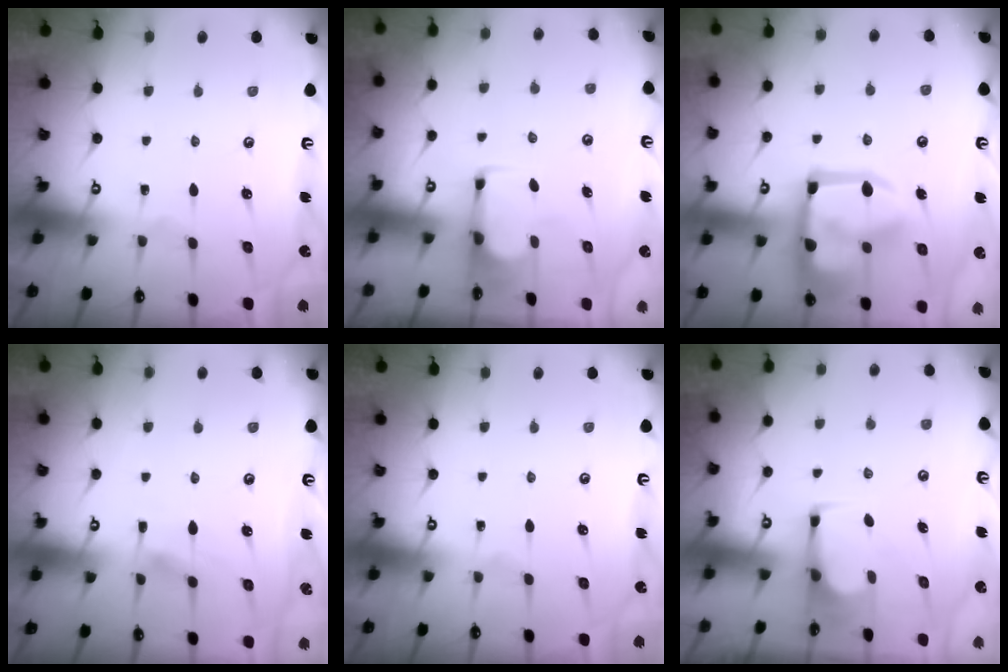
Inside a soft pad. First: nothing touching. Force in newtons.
{"total": 1.7, "press": 1.5, "slide": 0.9}
{"total": 20.2, "press": 20.1, "slide": 2.3}
{"total": 4.8, "press": 4.8, "slide": 0.5}
{"total": 0.0}
{"total": 2.5, "press": 2.5, "slide": 0.4}